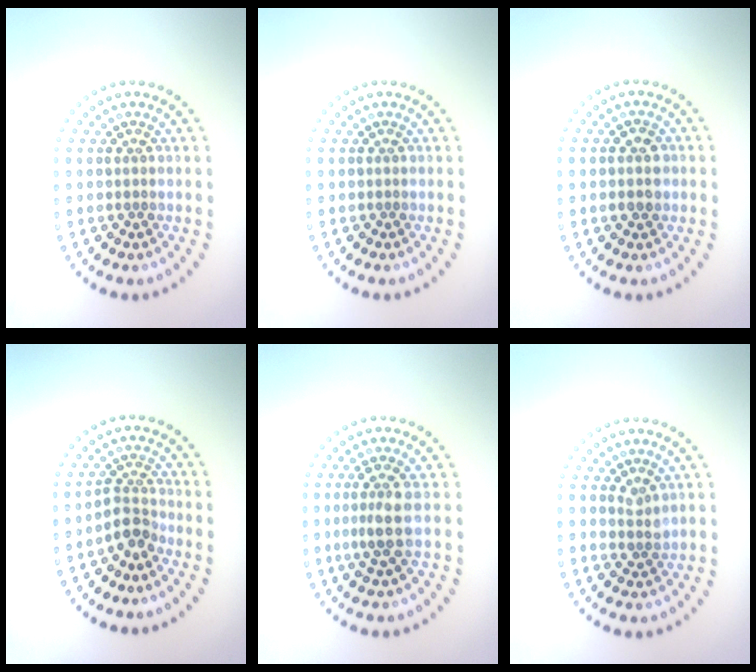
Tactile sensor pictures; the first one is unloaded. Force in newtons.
{"total": 0.0}
{"total": 1.9, "press": 1.9, "slide": 0.0}
{"total": 2.3, "press": 1.7, "slide": 1.5}
{"total": 2.5, "press": 2.1, "slide": 1.3}
{"total": 1.3, "press": 1.1, "slide": 0.8}